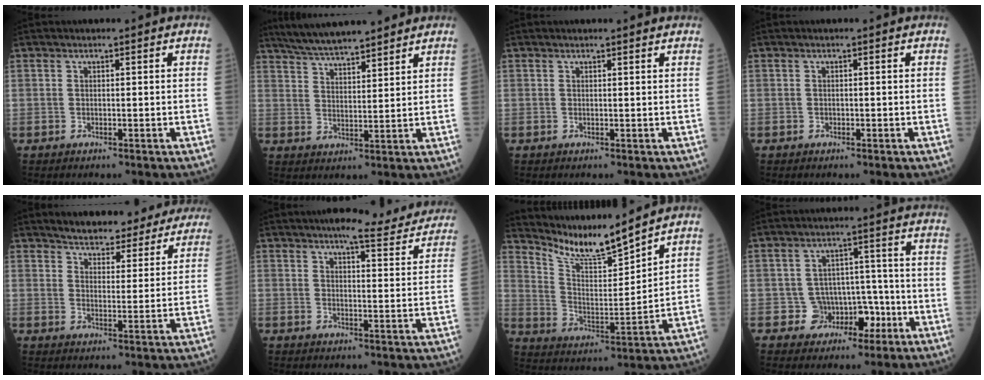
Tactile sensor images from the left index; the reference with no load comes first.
{"total": 11.6, "force": [10.3, 1.3, 5.2], "torque": [-0.090, 0.025, 0.169]}
{"total": 1.4, "force": [1.3, -0.1, 0.3], "torque": [-0.015, -0.003, 0.012]}
{"total": 0.0}
{"total": 18.0, "force": [16.5, 4.8, 5.3], "torque": [-0.051, -0.001, 0.200]}
{"total": 11.5, "force": [10.5, 1.4, 4.4], "torque": [-0.049, -0.006, 0.112]}
{"total": 10.3, "force": [9.8, -1.0, 2.8], "torque": [-0.067, -0.008, 0.192]}
{"total": 6.0, "force": [-2.4, 5.4, 1.2], "torque": [0.003, 0.024, -0.028]}